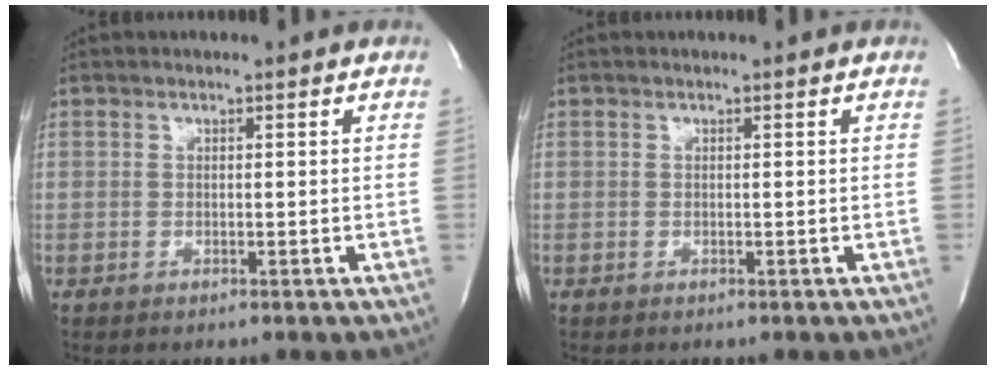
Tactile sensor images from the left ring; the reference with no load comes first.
{"total": 0.0}